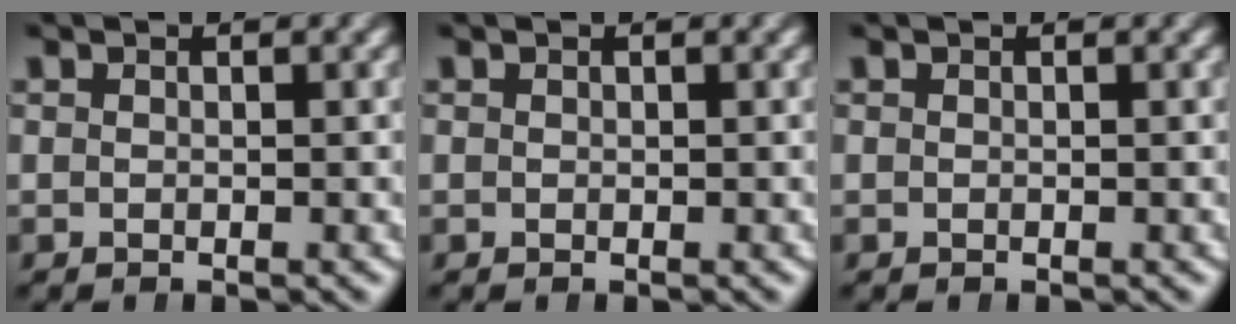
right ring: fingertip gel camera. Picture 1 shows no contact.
{"total": 0.0}
{"total": 0.0}